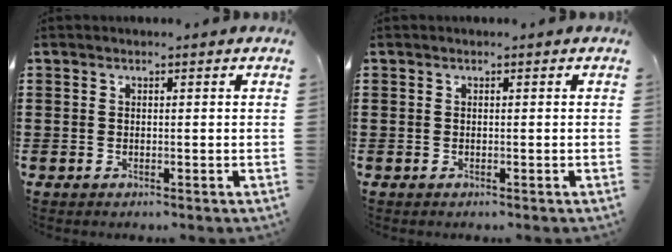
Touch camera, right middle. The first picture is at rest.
{"total": 0.0}